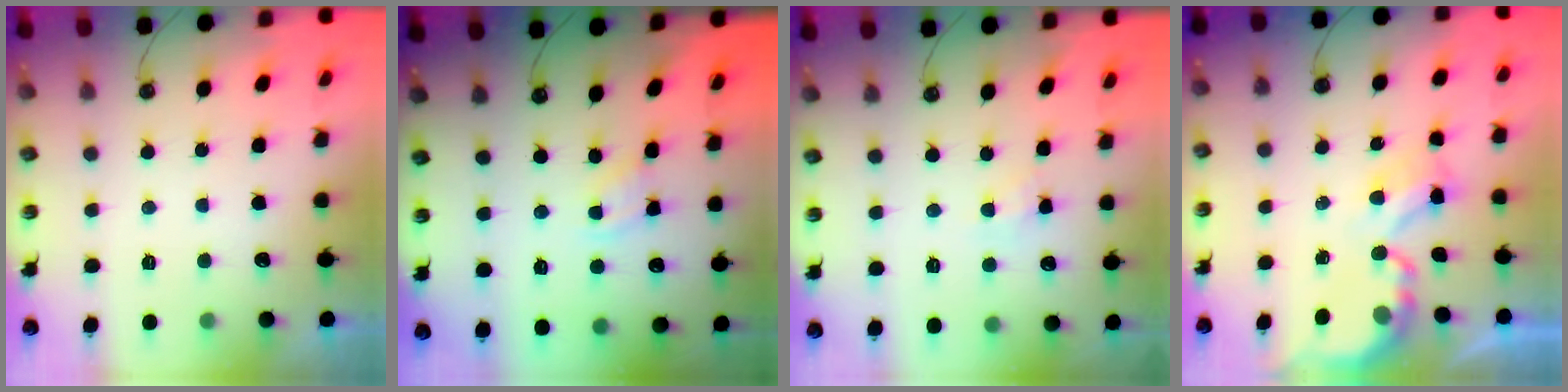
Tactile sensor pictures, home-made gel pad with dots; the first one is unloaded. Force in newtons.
{"total": 2.9, "press": 2.9, "slide": 0.4}
{"total": 3.5, "press": 3.5, "slide": 0.5}
{"total": 3.7, "press": 3.7, "slide": 0.2}